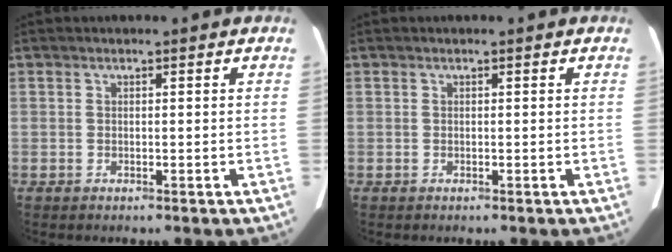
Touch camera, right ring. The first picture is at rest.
{"total": 0.0}